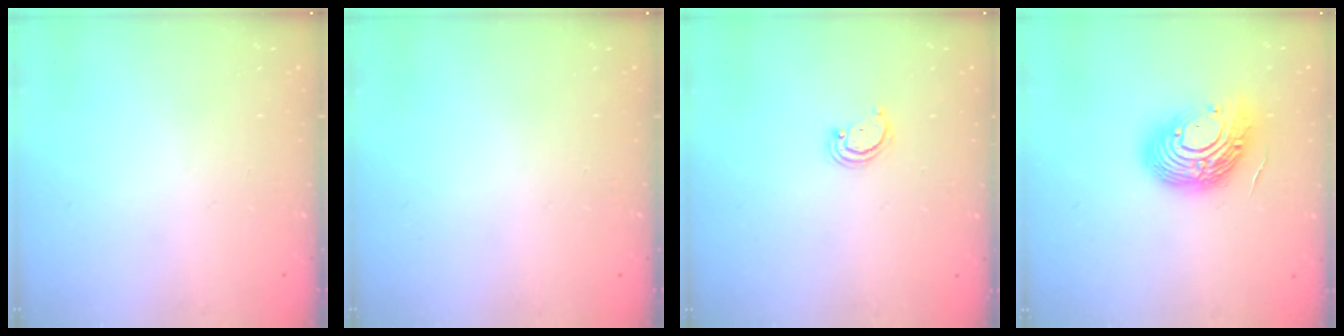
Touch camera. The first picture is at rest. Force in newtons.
{"total": 0.0}
{"total": 2.6, "press": 2.6, "slide": 0.3}
{"total": 14.6, "press": 14.5, "slide": 1.7}